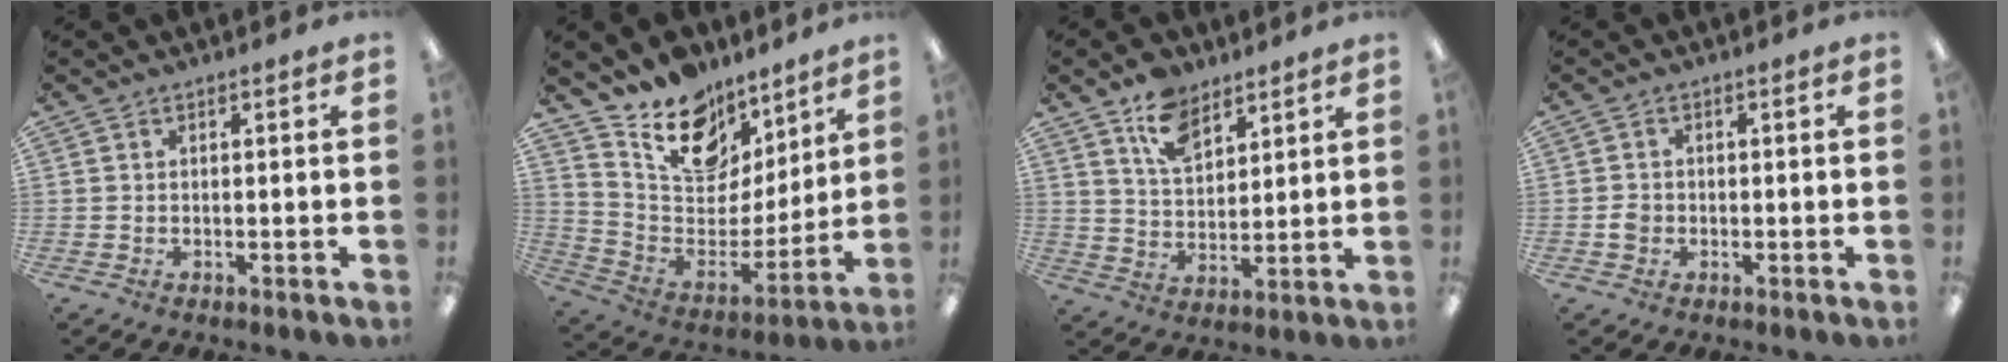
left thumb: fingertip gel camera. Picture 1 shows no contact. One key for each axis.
{"total": 16.5, "fx": 12.0, "fy": 9.9, "fz": 5.6, "tx": -0.109, "ty": -0.086, "tz": 0.223}
{"total": 10.0, "fx": 6.9, "fy": 5.7, "fz": 4.5, "tx": -0.077, "ty": -0.029, "tz": 0.127}
{"total": 2.0, "fx": -0.5, "fy": 1.8, "fz": 0.9, "tx": -0.017, "ty": 0.004, "tz": -0.010}